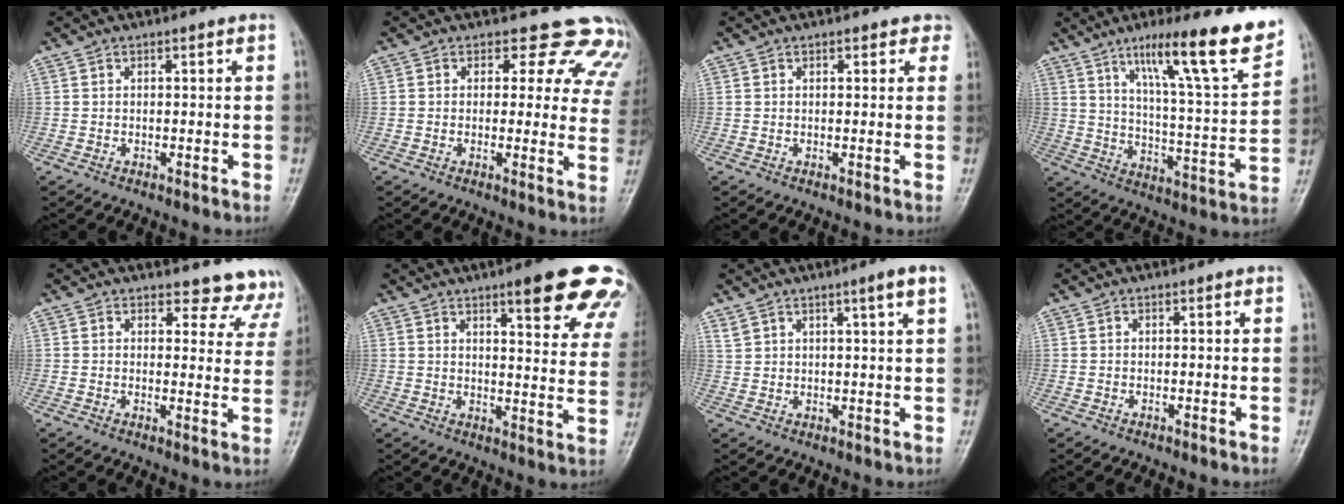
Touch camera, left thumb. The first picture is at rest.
{"total": 12.2, "force": [10.1, 6.2, 2.6], "torque": [0.031, -0.048, 0.081]}
{"total": 1.8, "force": [1.2, 1.2, 0.8], "torque": [0.014, -0.001, 0.006]}
{"total": 18.5, "force": [12.0, 1.9, 14.0], "torque": [-0.194, -0.060, 0.188]}
{"total": 9.5, "force": [8.7, 3.8, 0.0], "torque": [0.056, -0.054, 0.066]}
{"total": 18.2, "force": [11.9, 4.1, 13.2], "torque": [-0.130, -0.046, 0.140]}
{"total": 4.5, "force": [3.1, 0.0, 3.3], "torque": [-0.053, -0.018, 0.056]}
{"total": 0.0}